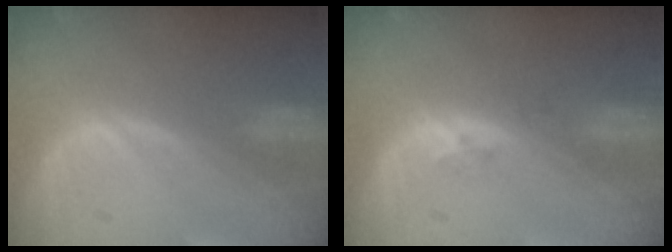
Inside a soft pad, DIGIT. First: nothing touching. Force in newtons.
{"total": 1.6, "press": 1.2, "slide": 1.0}